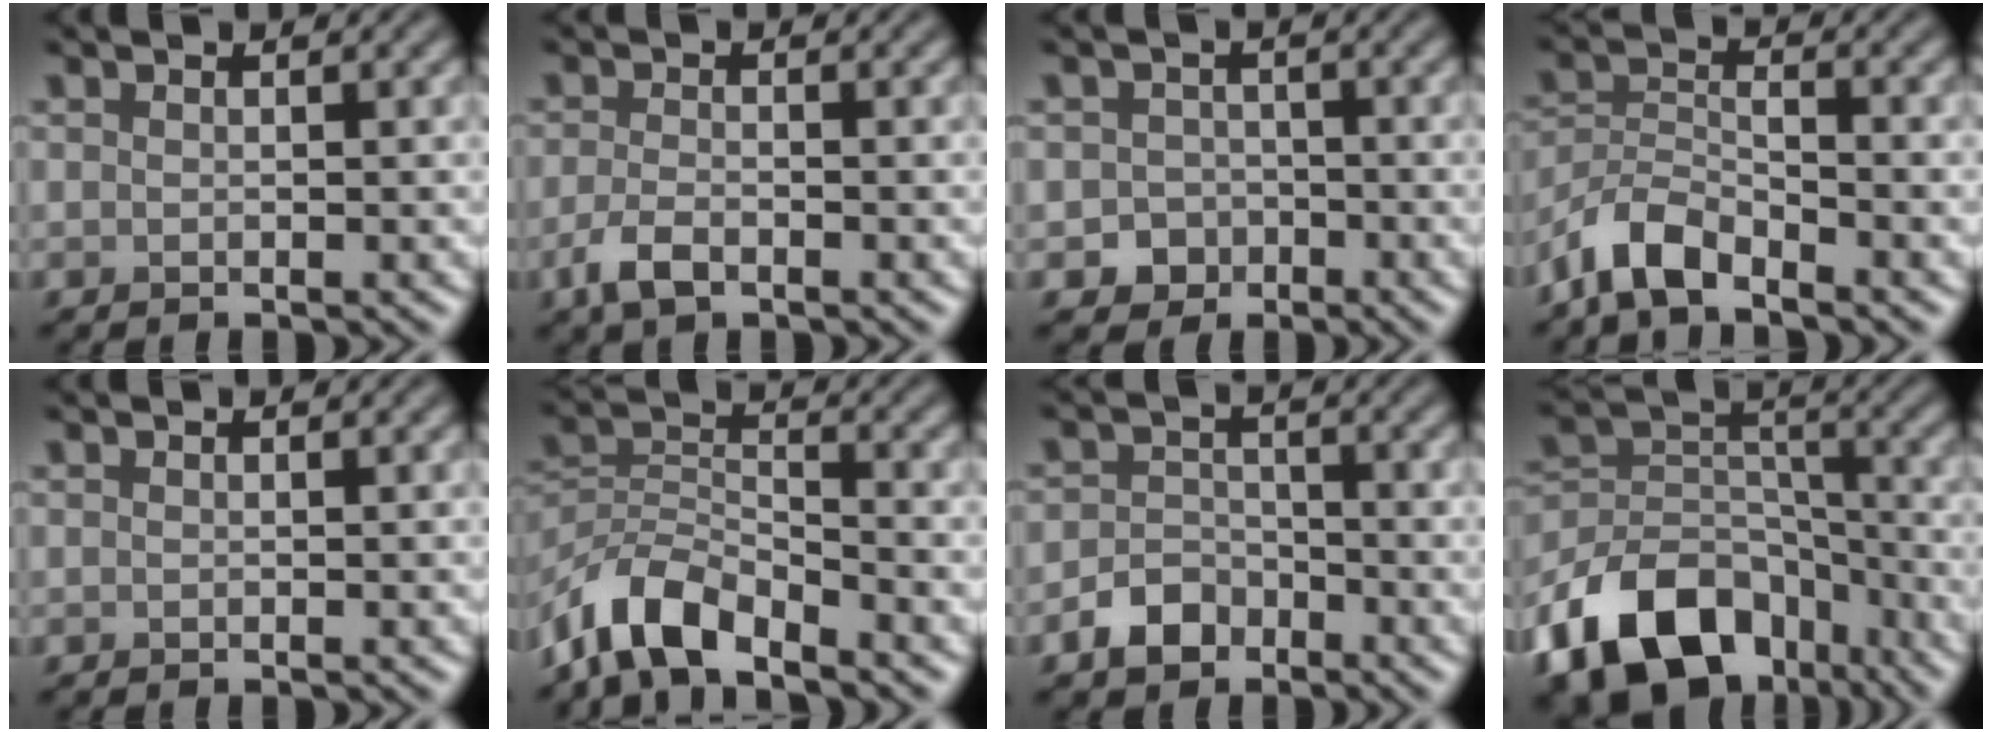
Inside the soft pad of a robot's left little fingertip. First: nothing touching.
{"total": 2.5, "force": [-1.4, 1.0, 1.8], "torque": [-0.042, -0.003, -0.033]}
{"total": 2.3, "force": [-1.0, 2.0, 0.4], "torque": [0.006, 0.002, -0.019]}
{"total": 4.3, "force": [-3.5, 1.3, 2.2], "torque": [-0.042, 0.001, -0.079]}
{"total": 0.0}
{"total": 6.2, "force": [-4.9, 2.2, 3.1], "torque": [-0.055, 0.002, -0.104]}
{"total": 2.9, "force": [-1.9, 1.9, 1.0], "torque": [-0.013, 0.007, -0.040]}
{"total": 12.9, "force": [-7.9, 8.0, 6.5], "torque": [-0.126, 0.005, -0.148]}